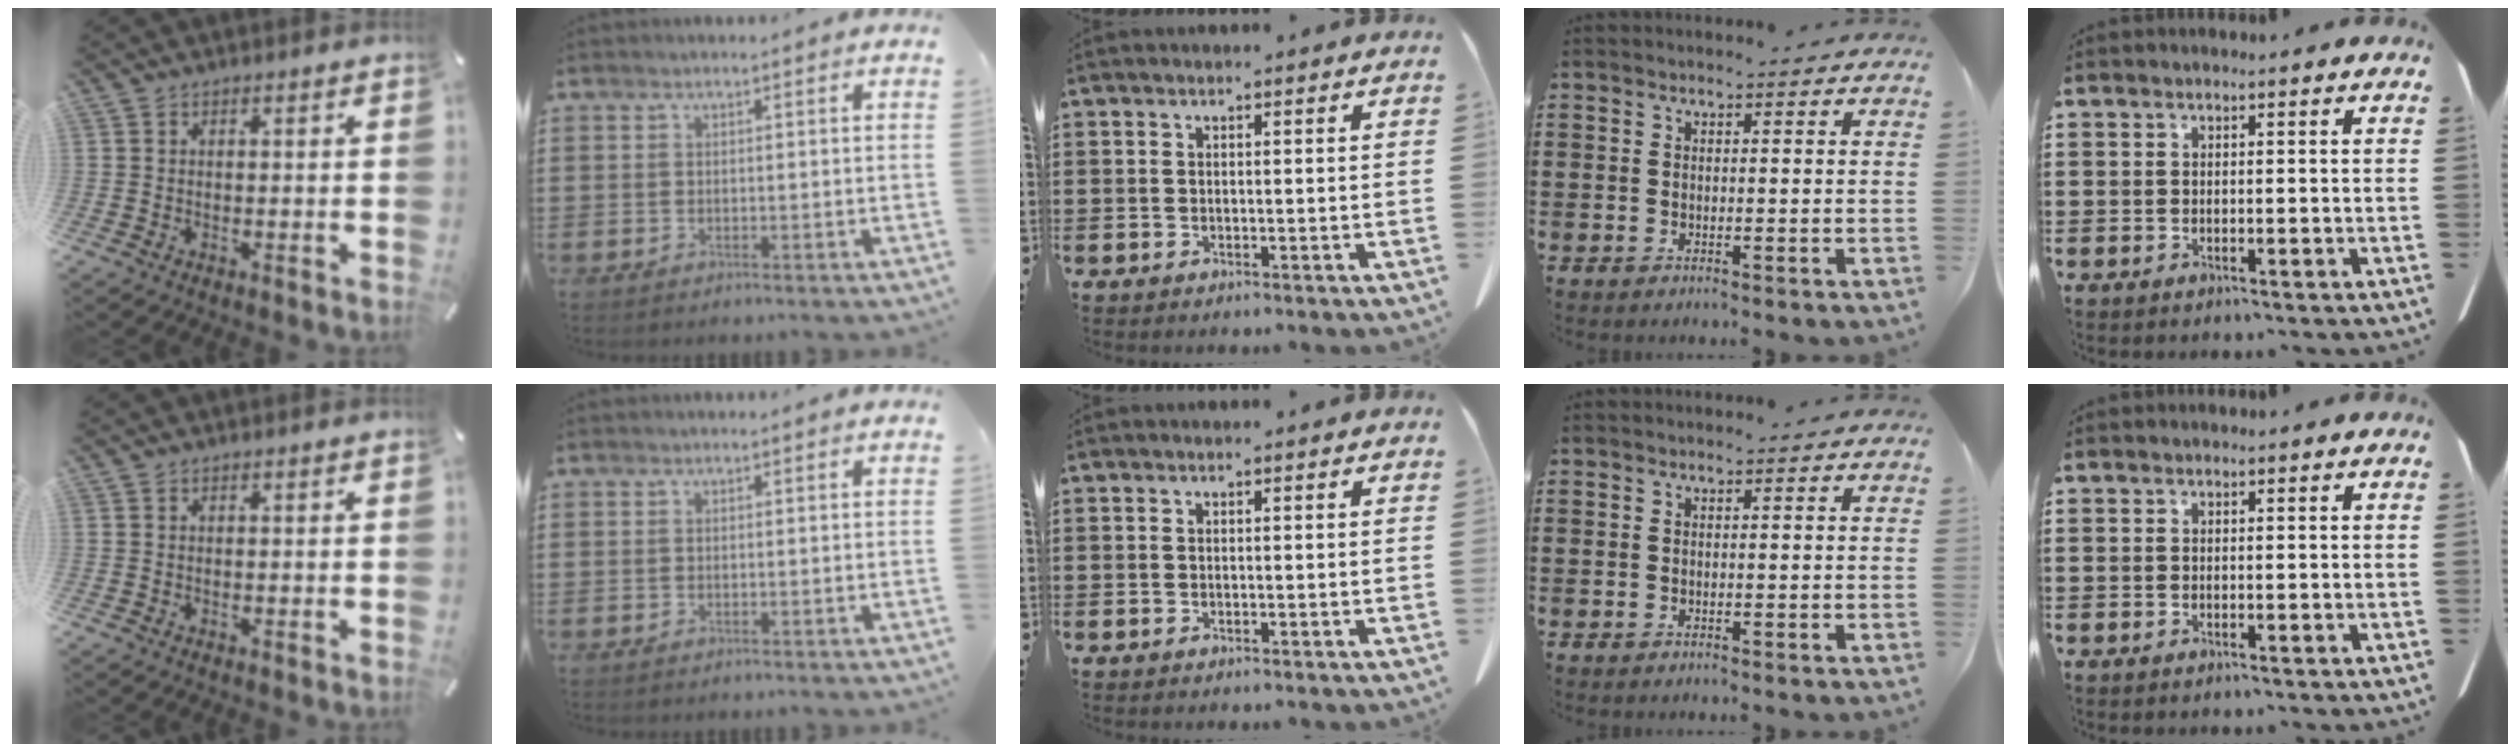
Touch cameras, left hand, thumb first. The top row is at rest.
{}